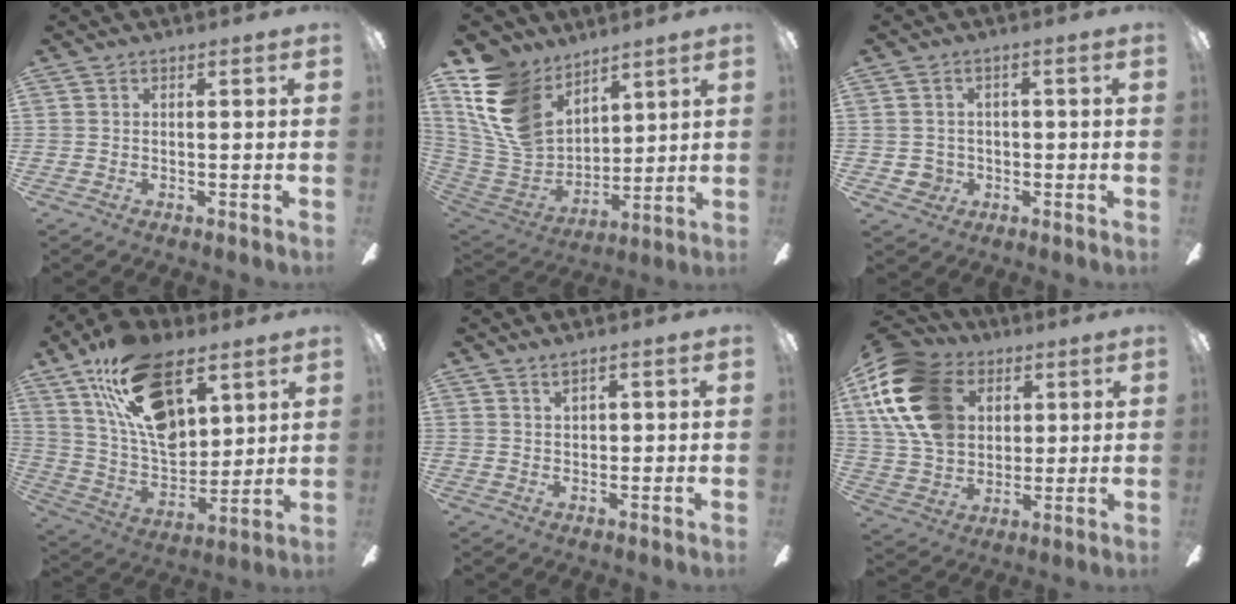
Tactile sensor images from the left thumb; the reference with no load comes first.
{"total": 17.3, "force": [9.4, 11.5, 8.9], "torque": [-0.231, -0.047, 0.183]}
{"total": 3.5, "force": [-0.6, 3.4, 0.7], "torque": [-0.018, 0.007, -0.010]}
{"total": 22.4, "force": [11.8, 12.4, 14.4], "torque": [-0.263, -0.047, 0.210]}
{"total": 1.7, "force": [1.3, 0.6, 0.9], "torque": [-0.013, -0.004, 0.021]}
{"total": 20.2, "force": [6.7, 14.6, 12.2], "torque": [-0.257, -0.007, 0.129]}